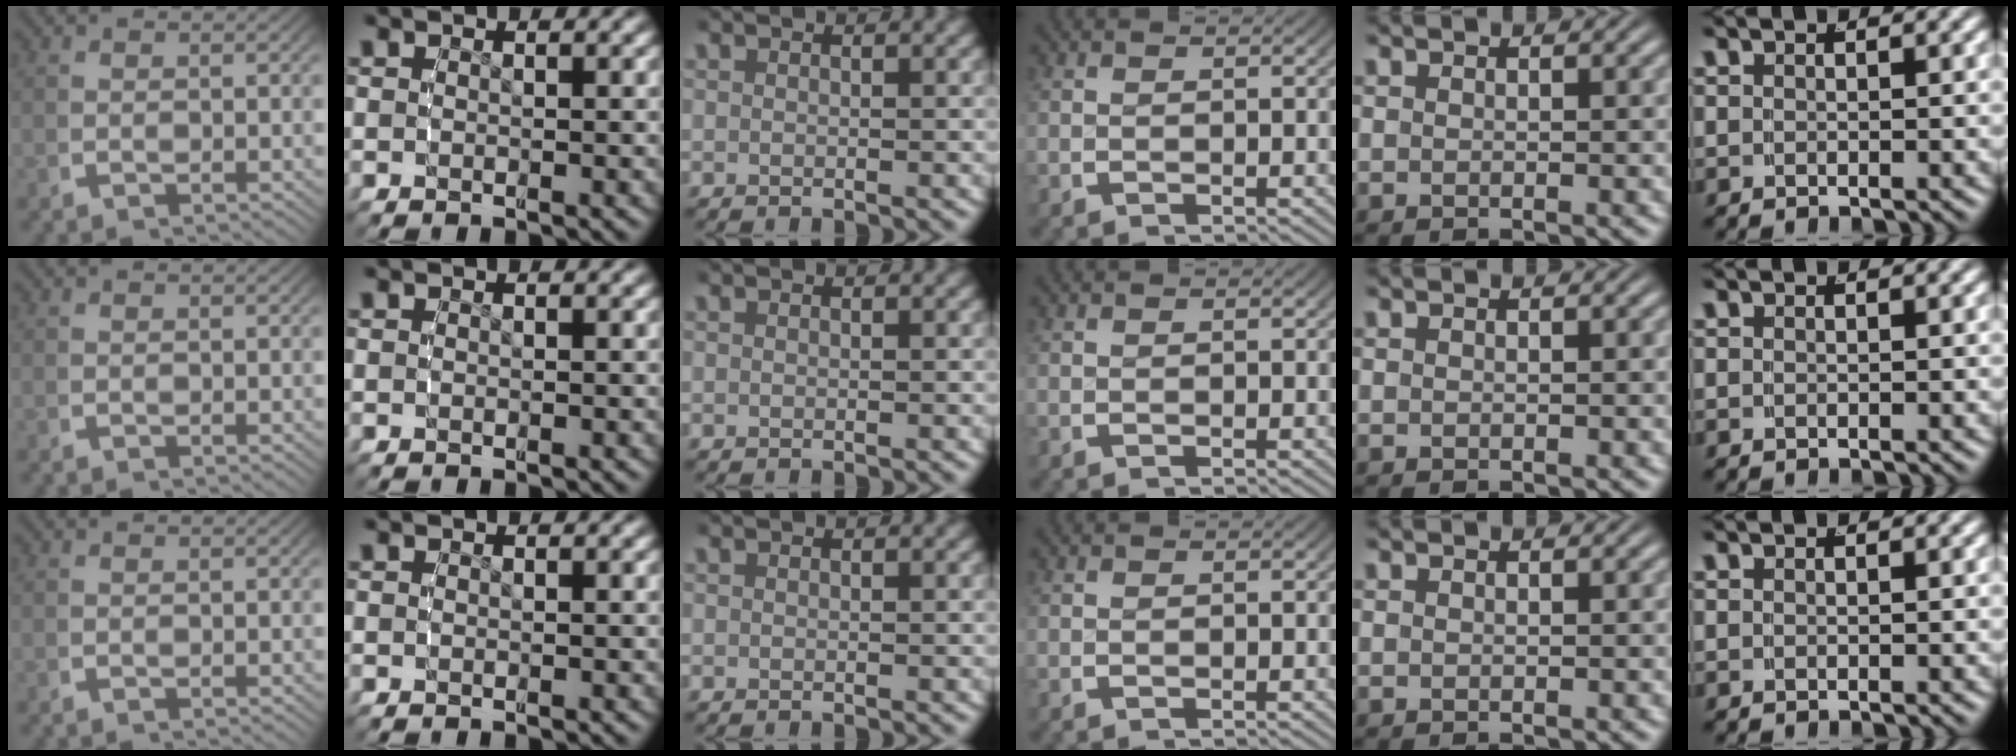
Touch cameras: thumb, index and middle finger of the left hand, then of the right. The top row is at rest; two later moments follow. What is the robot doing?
{"motion": "reach", "object": "coat"}